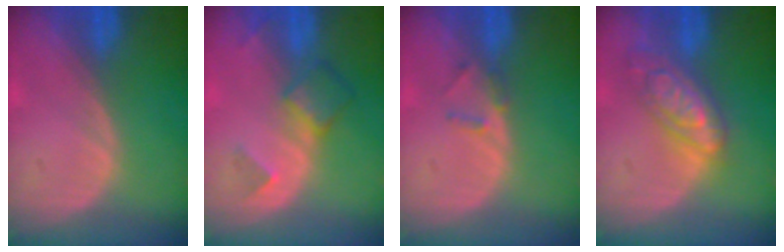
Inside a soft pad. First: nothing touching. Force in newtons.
{"total": 4.9, "press": 4.4, "slide": 2.1}
{"total": 1.8, "press": 1.5, "slide": 0.9}
{"total": 7.2, "press": 7.2, "slide": 0.6}